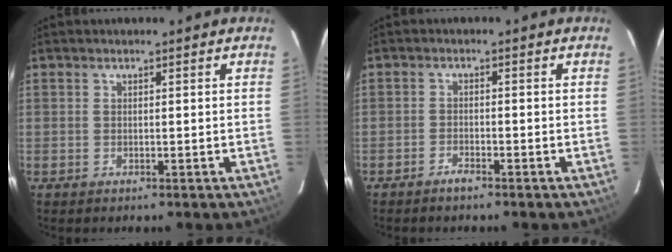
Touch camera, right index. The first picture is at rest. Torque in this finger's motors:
{"motor_torque": [0.03, 0.03, -0.01, -0.01]}